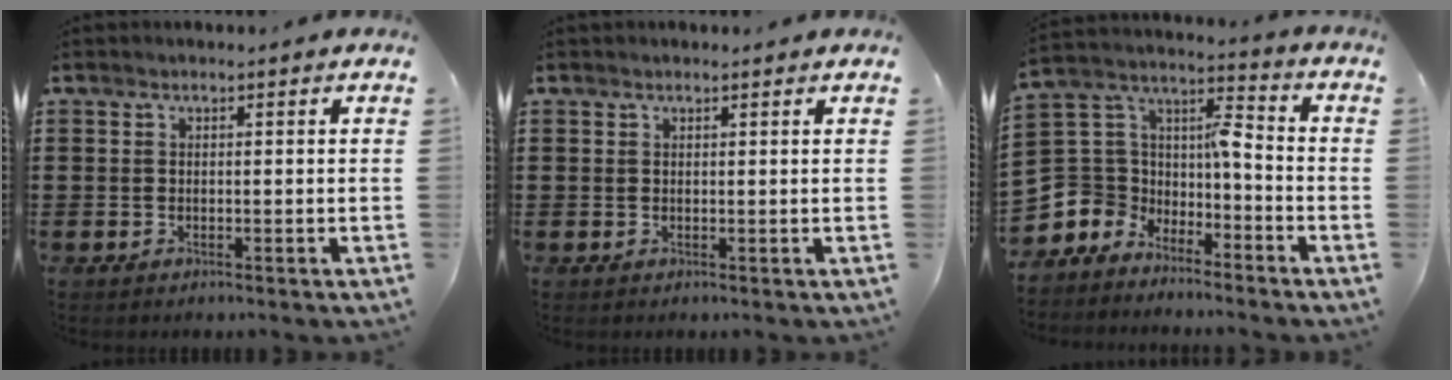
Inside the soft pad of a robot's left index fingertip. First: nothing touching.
{"total": 0.6, "force": [0.6, 0.2, 0.2], "torque": [-0.005, 0.000, 0.012]}
{"total": 5.5, "force": [-3.5, 4.2, 0.6], "torque": [-0.061, -0.021, -0.080]}